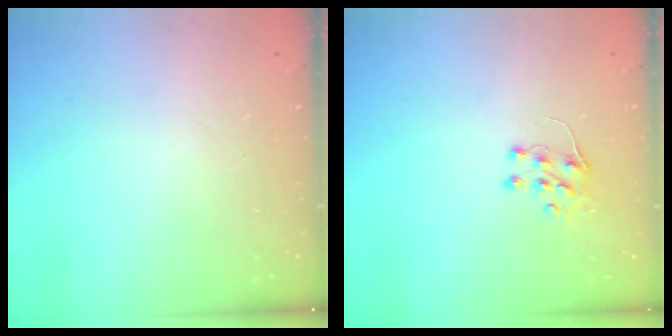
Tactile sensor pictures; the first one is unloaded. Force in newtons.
{"total": 6.0, "press": 5.9, "slide": 0.7}